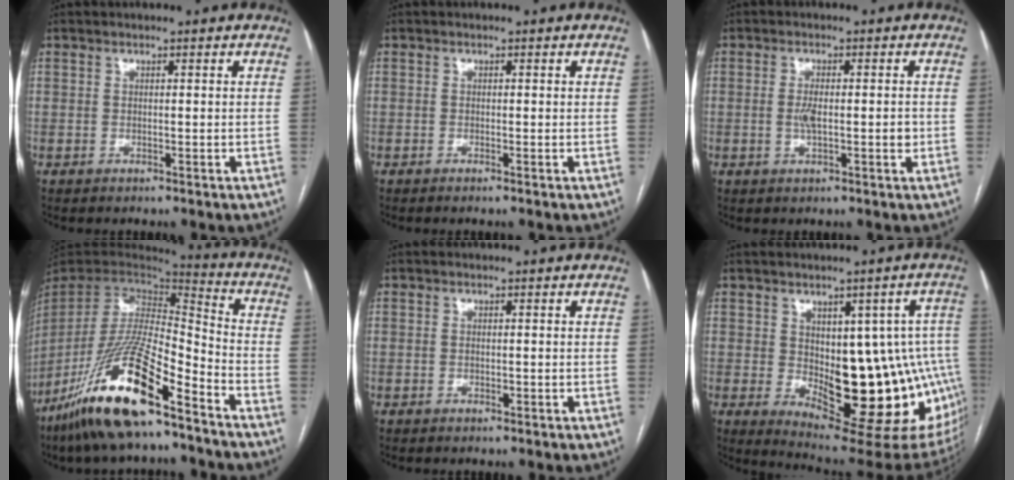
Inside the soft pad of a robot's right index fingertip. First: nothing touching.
{"total": 0.5, "force": [-0.3, -0.1, 0.4], "torque": [-0.008, 0.001, -0.006]}
{"total": 4.1, "force": [-0.3, 1.3, 3.8], "torque": [-0.076, -0.001, -0.006]}
{"total": 20.6, "force": [-13.5, 3.3, 15.2], "torque": [-0.323, -0.043, -0.255]}
{"total": 0.6, "force": [-0.1, 0.3, 0.5], "torque": [-0.010, -0.001, -0.002]}
{"total": 20.7, "force": [-2.2, 8.6, 18.7], "torque": [-0.165, 0.015, -0.002]}